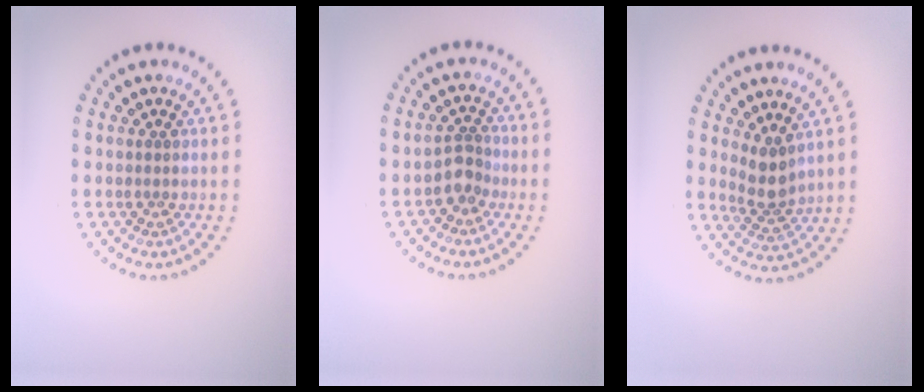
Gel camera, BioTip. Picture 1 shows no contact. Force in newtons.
{"total": 2.0, "press": 1.7, "slide": 1.1}
{"total": 2.7, "press": 2.2, "slide": 1.6}